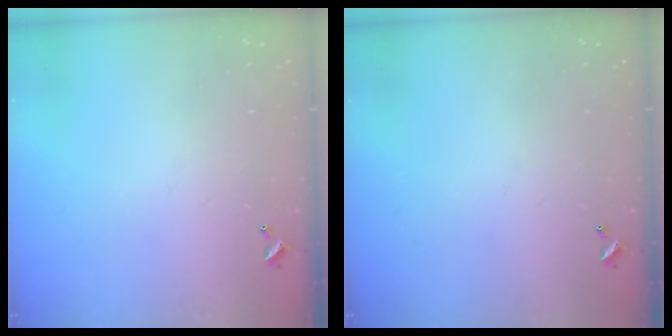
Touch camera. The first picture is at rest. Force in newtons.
{"total": 0.0}